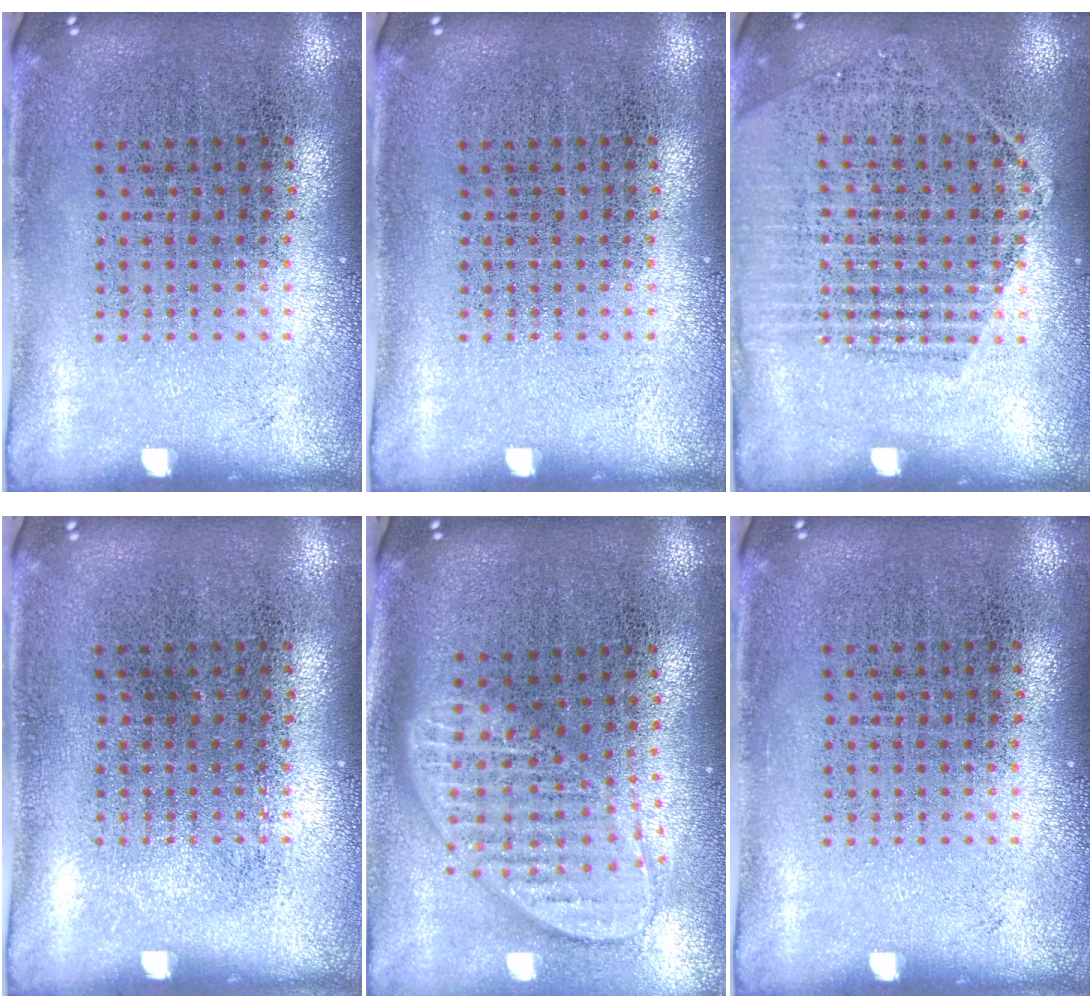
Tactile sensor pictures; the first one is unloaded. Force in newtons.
{"total": 0.0}
{"total": 1.4, "press": 1.4, "slide": 0.1}
{"total": 0.0}
{"total": 2.0, "press": 1.5, "slide": 1.2}
{"total": 0.0}